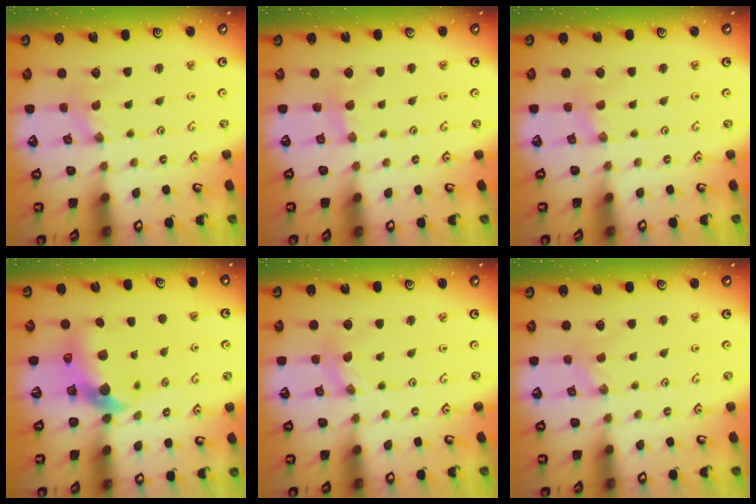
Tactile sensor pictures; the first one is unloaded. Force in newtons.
{"total": 3.4, "press": 3.3, "slide": 0.5}
{"total": 1.2, "press": 1.2, "slide": 0.3}
{"total": 8.9, "press": 8.8, "slide": 1.2}
{"total": 0.7, "press": 0.6, "slide": 0.1}
{"total": 0.5, "press": 0.5, "slide": 0.1}